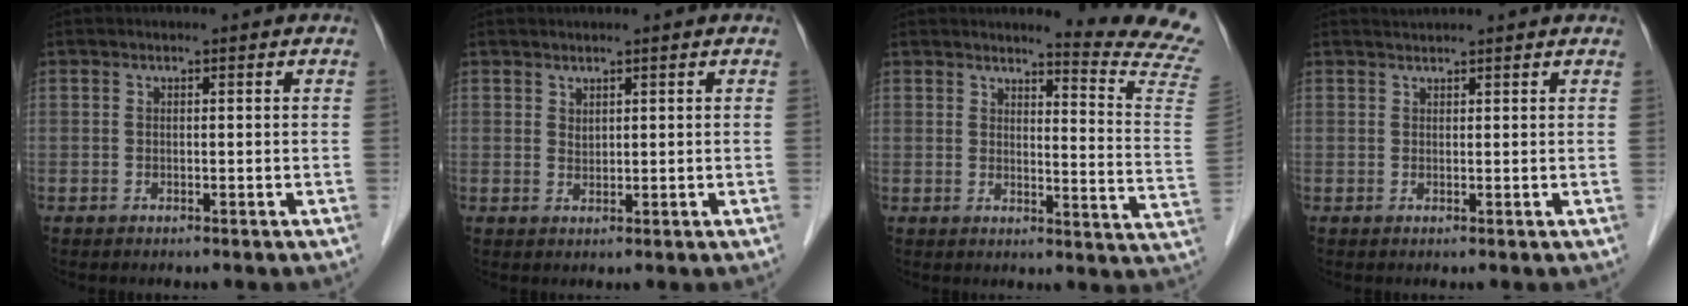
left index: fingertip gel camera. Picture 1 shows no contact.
{"total": 1.0, "force": [0.8, 0.4, 0.5], "torque": [-0.008, -0.004, 0.016]}
{"total": 12.4, "force": [12.0, -2.3, 2.1], "torque": [-0.027, -0.131, 0.118]}
{"total": 2.0, "force": [2.0, -0.2, 0.2], "torque": [-0.008, 0.018, 0.033]}